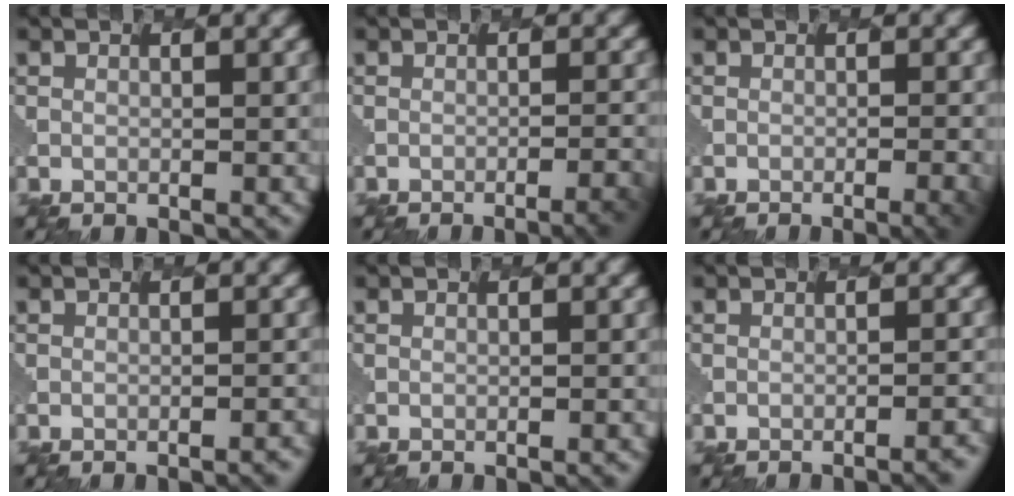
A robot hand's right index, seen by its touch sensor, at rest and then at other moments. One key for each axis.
{"total": 4.3, "fx": -2.8, "fy": 1.1, "fz": 3.0, "tx": -0.026, "ty": 0.013, "tz": -0.025}
{"total": 3.8, "fx": -1.6, "fy": 1.3, "fz": 3.2, "tx": -0.026, "ty": 0.005, "tz": -0.015}
{"total": 2.0, "fx": -1.4, "fy": 0.5, "fz": 1.3, "tx": -0.002, "ty": 0.008, "tz": -0.014}
{"total": 1.2, "fx": -0.7, "fy": 0.4, "fz": 0.9, "tx": 0.001, "ty": 0.007, "tz": -0.010}
{"total": 2.8, "fx": -2.1, "fy": 0.6, "fz": 1.7, "tx": -0.012, "ty": 0.011, "tz": -0.025}